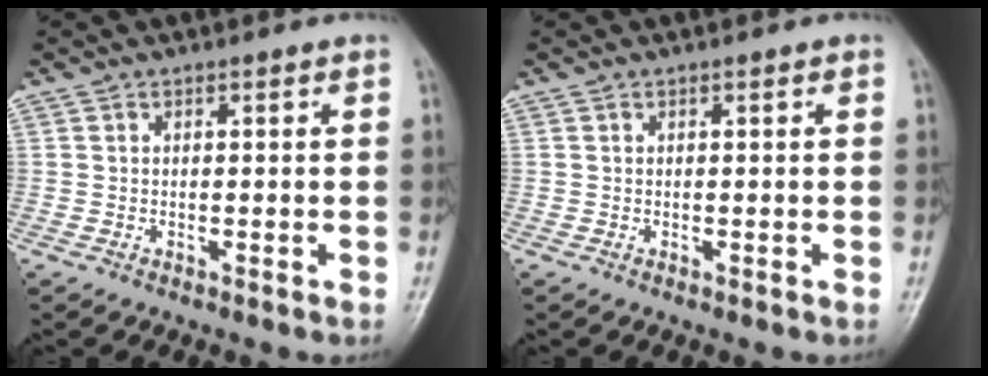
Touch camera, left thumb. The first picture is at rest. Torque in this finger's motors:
{"motor_torque": [-0.25, 0.30, 0.05, 0.34, 0.00]}